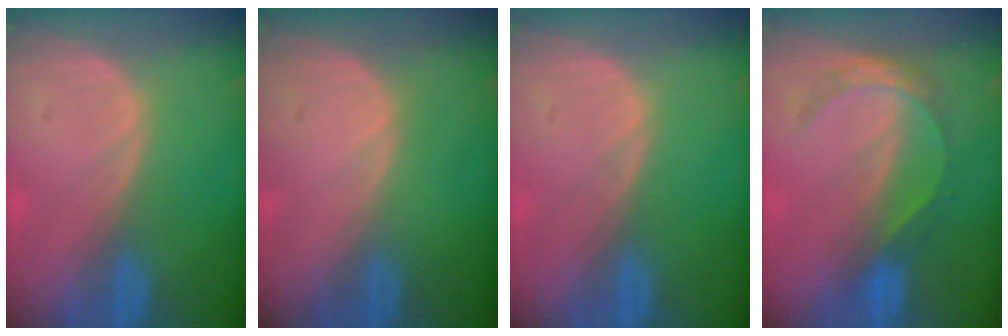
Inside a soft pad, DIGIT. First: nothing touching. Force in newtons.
{"total": 0.0}
{"total": 0.0}
{"total": 5.2, "press": 4.6, "slide": 2.5}